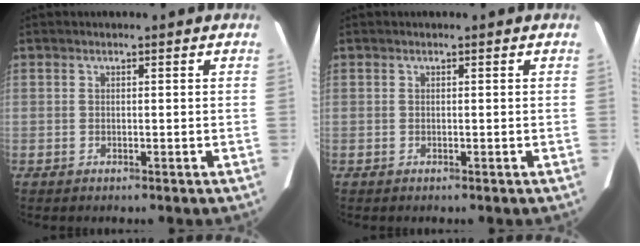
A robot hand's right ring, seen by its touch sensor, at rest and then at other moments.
{"total": 0.0}